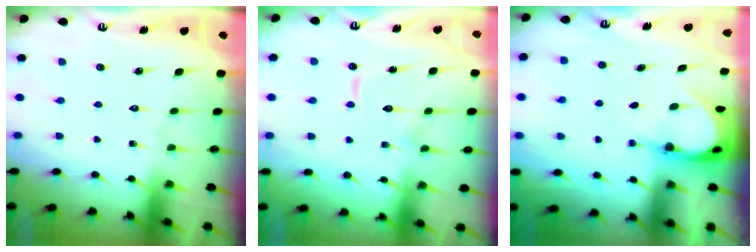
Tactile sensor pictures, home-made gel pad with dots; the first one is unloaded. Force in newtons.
{"total": 8.7, "press": 8.6, "slide": 0.7}
{"total": 3.8, "press": 3.7, "slide": 0.3}